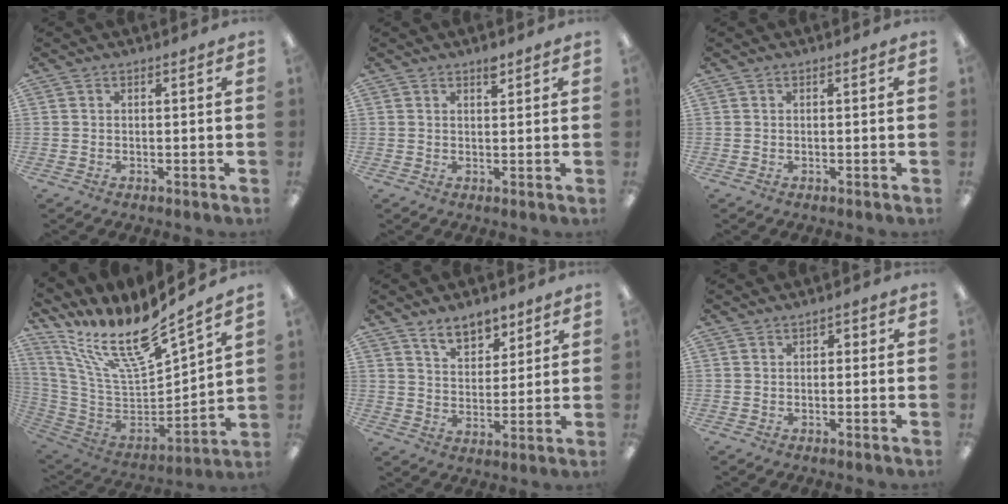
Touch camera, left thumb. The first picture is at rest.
{"total": 2.5, "force": [1.8, 1.0, 1.4], "torque": [-0.006, -0.010, 0.028]}
{"total": 0.0}
{"total": 19.2, "force": [13.9, 5.0, 12.3], "torque": [-0.232, -0.103, 0.236]}
{"total": 8.3, "force": [6.4, 4.3, 3.1], "torque": [-0.041, -0.029, 0.115]}
{"total": 1.2, "force": [0.0, 1.0, 0.7], "torque": [-0.012, 0.006, -0.002]}